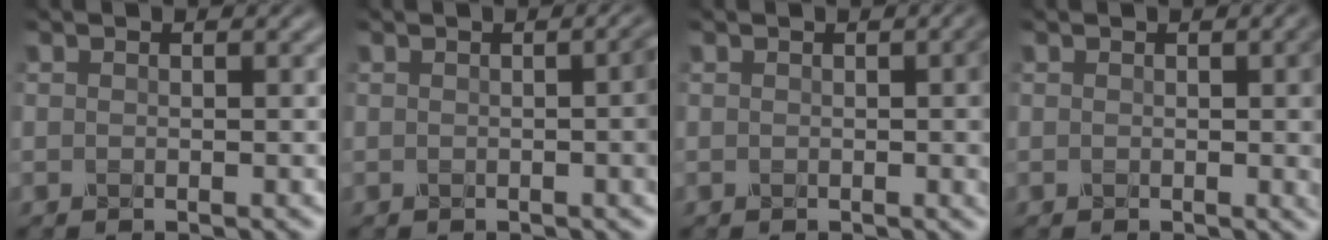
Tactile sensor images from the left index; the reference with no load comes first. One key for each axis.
{"total": 3.3, "fx": 0.0, "fy": 0.8, "fz": 3.2, "tx": -0.031, "ty": 0.009, "tz": -0.003}
{"total": 3.4, "fx": 0.1, "fy": 0.9, "fz": 3.2, "tx": -0.028, "ty": 0.007, "tz": -0.003}
{"total": 3.8, "fx": 0.1, "fy": 1.0, "fz": 3.7, "tx": -0.032, "ty": 0.004, "tz": -0.001}